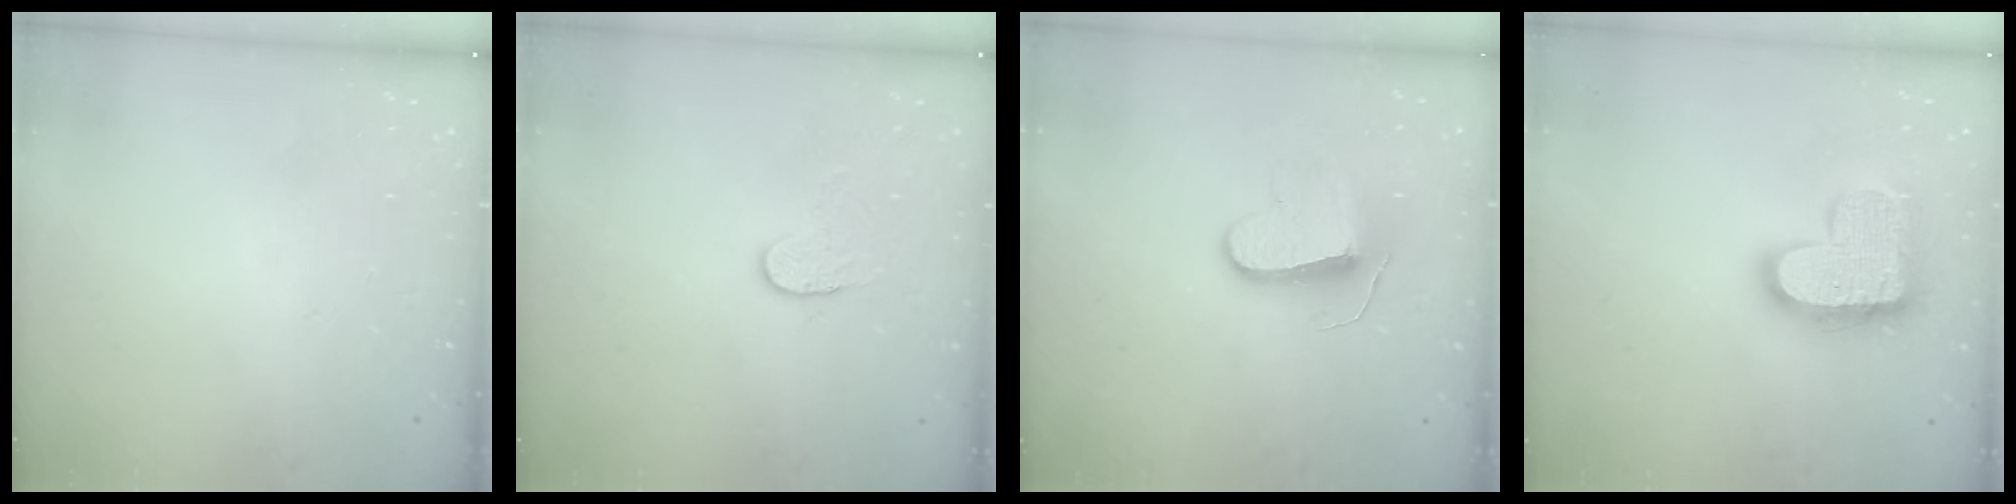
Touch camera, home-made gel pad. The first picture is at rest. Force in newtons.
{"total": 3.8, "press": 3.8, "slide": 0.4}
{"total": 9.6, "press": 9.5, "slide": 0.6}
{"total": 20.1, "press": 20.1, "slide": 1.3}